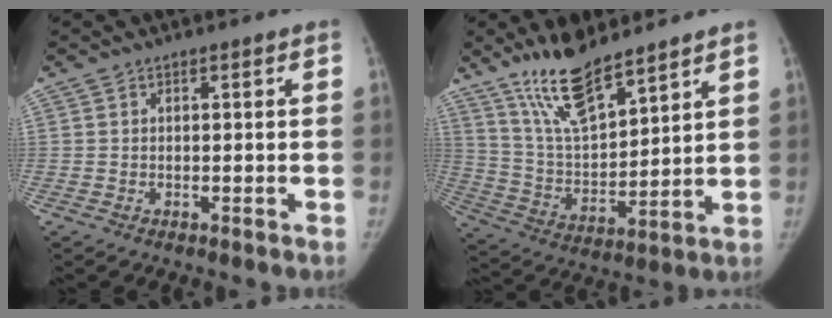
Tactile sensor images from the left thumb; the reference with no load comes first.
{"total": 14.0, "force": [10.8, 4.2, 8.0], "torque": [-0.121, -0.066, 0.212]}